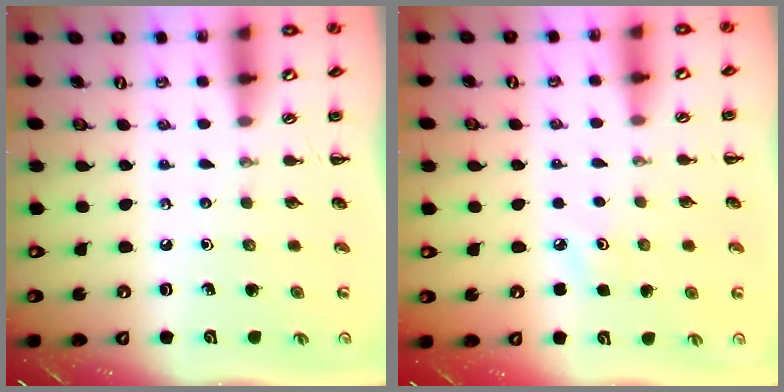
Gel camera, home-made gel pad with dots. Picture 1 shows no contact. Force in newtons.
{"total": 2.8, "press": 2.7, "slide": 0.8}